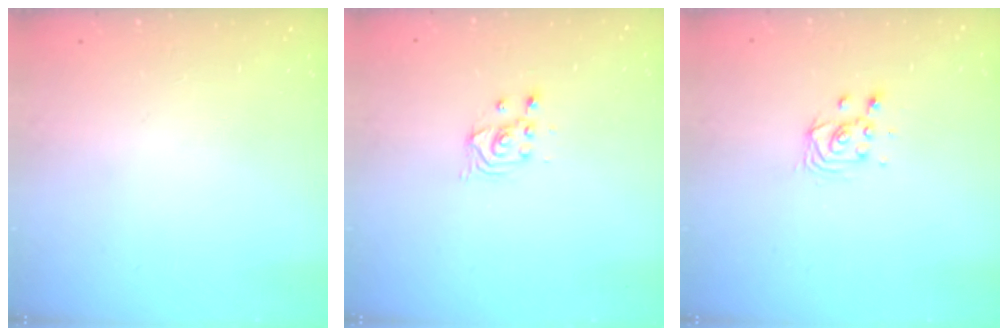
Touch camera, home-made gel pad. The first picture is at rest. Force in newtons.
{"total": 2.5, "press": 2.5, "slide": 0.2}
{"total": 3.5, "press": 3.5, "slide": 0.2}